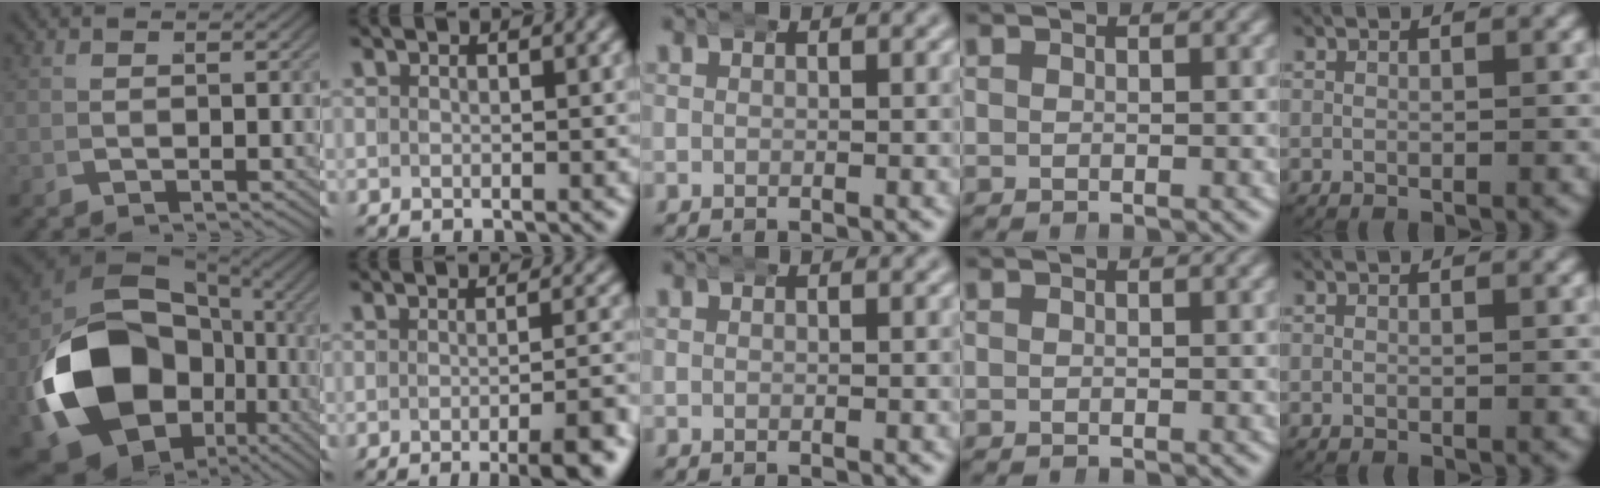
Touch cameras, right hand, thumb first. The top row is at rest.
{"thumb": {"total": 20.7, "force": [-2.7, 14.3, 14.6], "torque": [-0.342, -0.089, 0.000]}, "index": {"total": 4.9, "force": [-3.6, -0.4, 3.2], "torque": [-0.025, -0.004, -0.053]}}